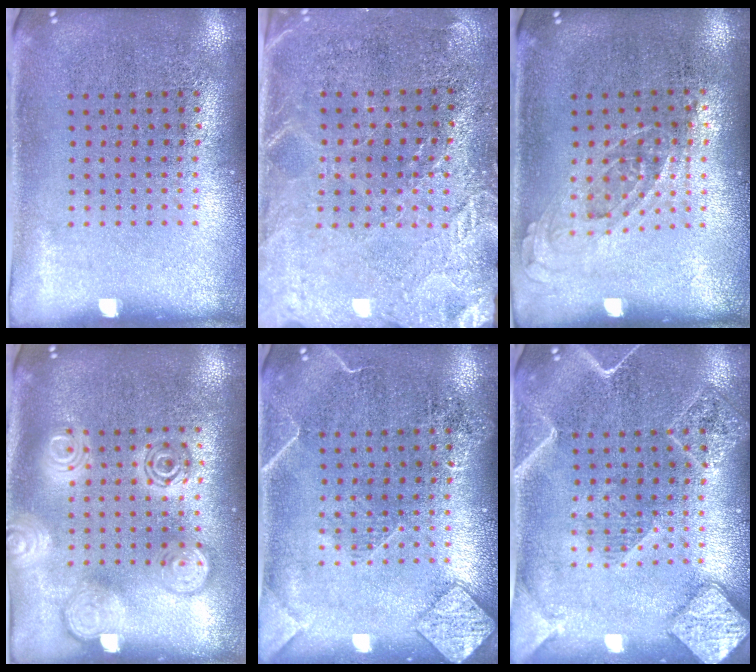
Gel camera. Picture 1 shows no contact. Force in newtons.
{"total": 2.9, "press": 2.7, "slide": 1.0}
{"total": 0.8, "press": 0.8, "slide": 0.3}
{"total": 3.0, "press": 3.0, "slide": 0.4}
{"total": 2.3, "press": 2.3, "slide": 0.3}
{"total": 2.2, "press": 2.1, "slide": 0.5}